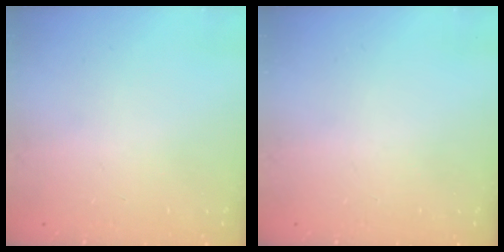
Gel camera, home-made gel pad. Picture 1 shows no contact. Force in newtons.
{"total": 0.0}